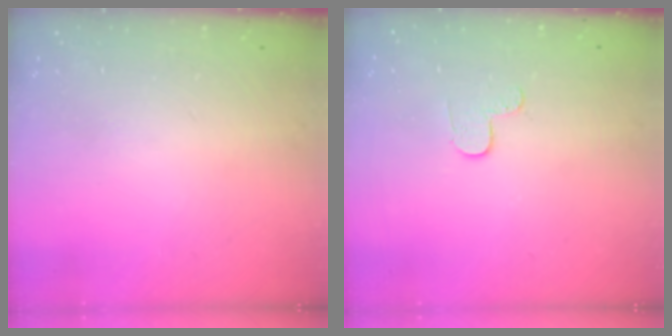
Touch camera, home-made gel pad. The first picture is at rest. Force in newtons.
{"total": 4.7, "press": 4.6, "slide": 0.4}